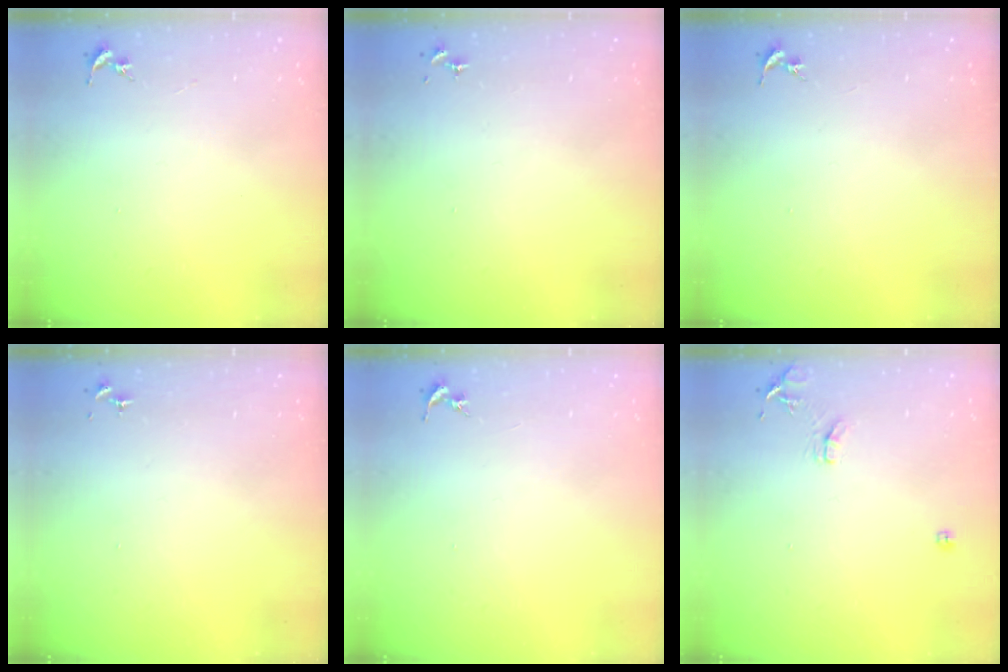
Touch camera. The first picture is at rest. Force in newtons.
{"total": 0.0}
{"total": 0.0}
{"total": 0.0}
{"total": 0.0}
{"total": 8.6, "press": 8.6, "slide": 0.8}